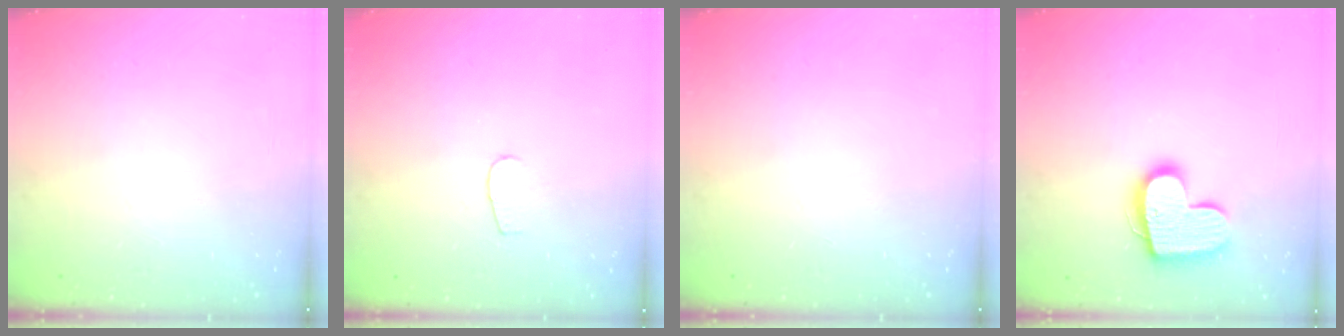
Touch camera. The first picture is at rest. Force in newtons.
{"total": 2.8, "press": 2.8, "slide": 0.2}
{"total": 0.0}
{"total": 14.9, "press": 14.9, "slide": 1.0}